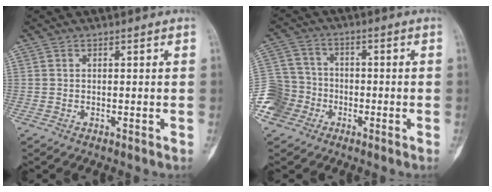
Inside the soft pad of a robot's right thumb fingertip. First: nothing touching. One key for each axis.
{"total": 10.4, "fx": -5.1, "fy": 8.8, "fz": 2.4, "tx": -0.044, "ty": 0.043, "tz": -0.099}